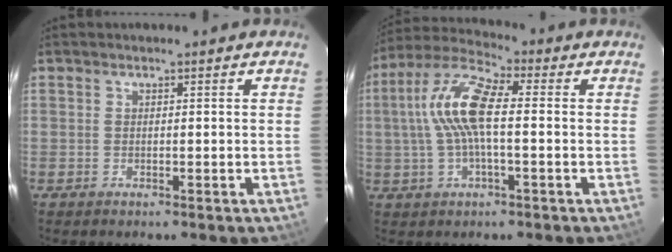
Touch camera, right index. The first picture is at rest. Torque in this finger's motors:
{"motor_torque": [1.07, -0.31, 0.96, 0.21]}